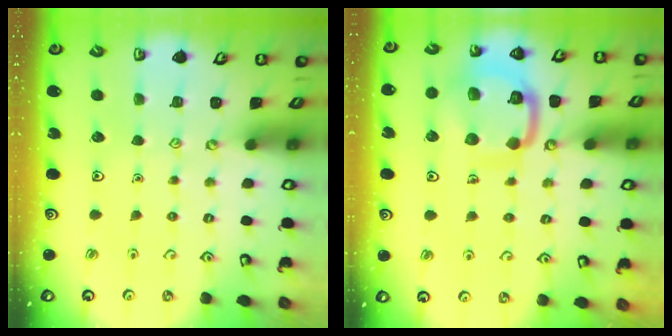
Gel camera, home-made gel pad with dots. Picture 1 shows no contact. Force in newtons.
{"total": 14.0, "press": 13.9, "slide": 1.4}